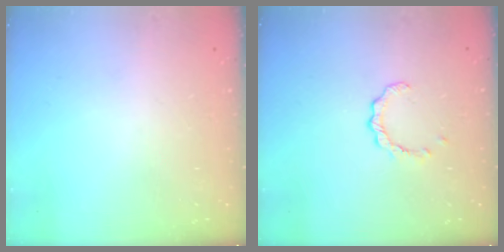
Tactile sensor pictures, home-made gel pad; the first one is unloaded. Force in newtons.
{"total": 1.8, "press": 1.8, "slide": 0.3}